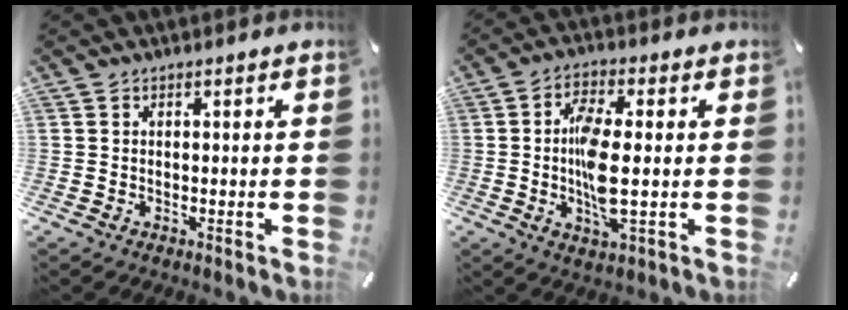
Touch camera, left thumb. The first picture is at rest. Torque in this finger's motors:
{"motor_torque": [0.40, 0.40, 0.82, 0.35, 0.15]}